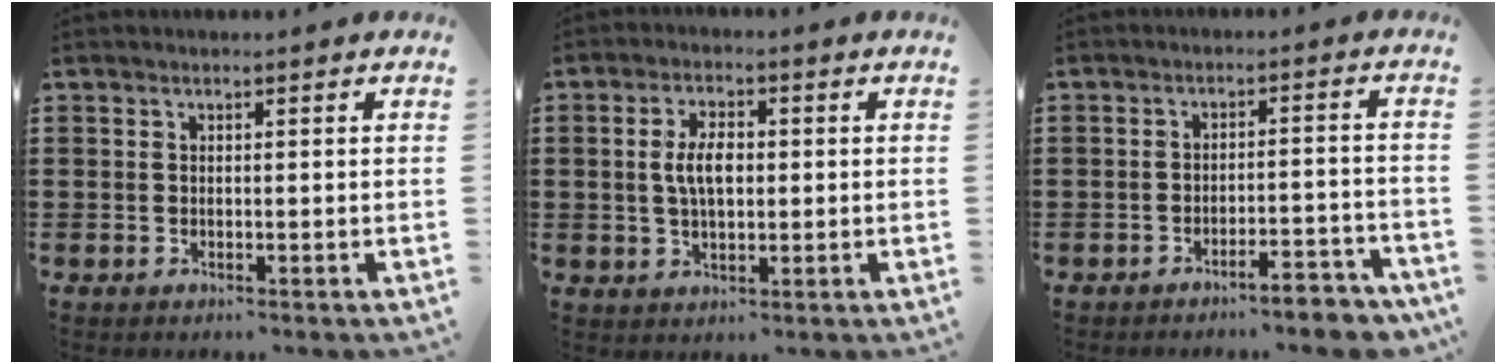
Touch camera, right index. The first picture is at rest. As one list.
[{"total": 5.1, "force": [0.4, 2.4, 4.5], "torque": [-0.090, 0.003, 0.002]}, {"total": 4.9, "force": [-4.5, 0.3, 2.1], "torque": [-0.033, -0.007, -0.085]}]